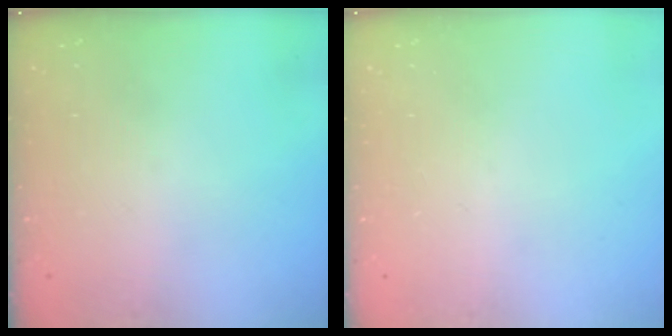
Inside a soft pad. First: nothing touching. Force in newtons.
{"total": 0.0}